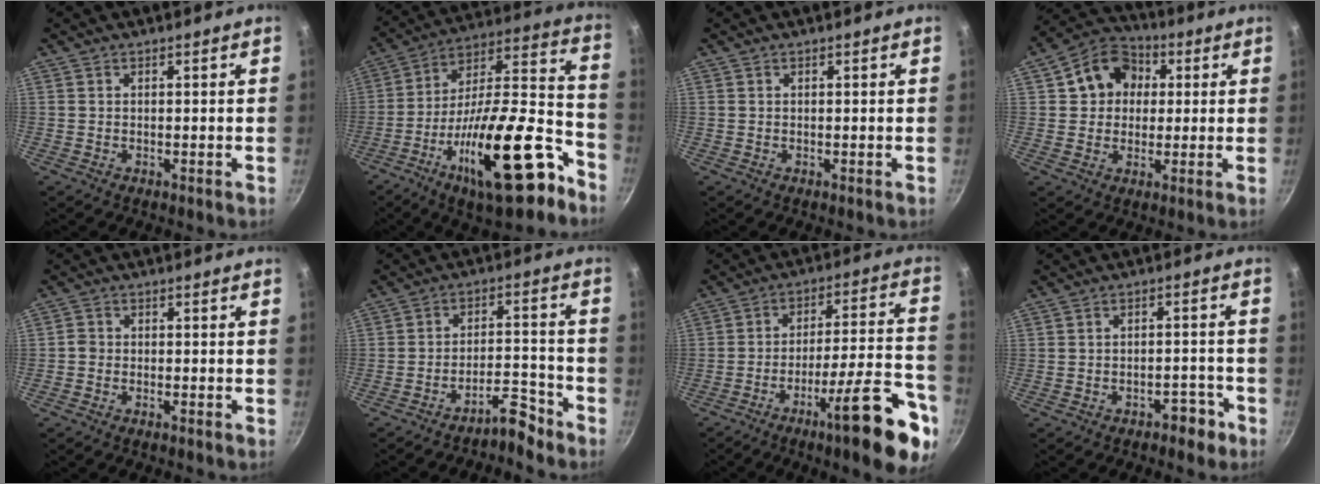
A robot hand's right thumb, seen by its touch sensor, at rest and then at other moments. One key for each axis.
{"total": 27.2, "fx": -13.6, "fy": 9.5, "fz": 21.6, "tx": -0.292, "ty": 0.077, "tz": -0.221}
{"total": 0.0}
{"total": 11.1, "fx": 2.6, "fy": 9.4, "fz": 5.4, "tx": -0.055, "ty": 0.018, "tz": 0.028}
{"total": 2.0, "fx": -1.4, "fy": 1.0, "fz": 0.9, "tx": -0.025, "ty": 0.015, "tz": -0.032}
{"total": 6.4, "fx": -5.3, "fy": 1.8, "fz": 3.1, "tx": -0.030, "ty": 0.055, "tz": -0.085}
{"total": 20.6, "fx": -10.7, "fy": 4.7, "fz": 16.9, "tx": -0.204, "ty": 0.062, "tz": -0.162}
{"total": 5.4, "fx": -3.6, "fy": 2.8, "fz": 3.0, "tx": -0.013, "ty": 0.047, "tz": -0.033}